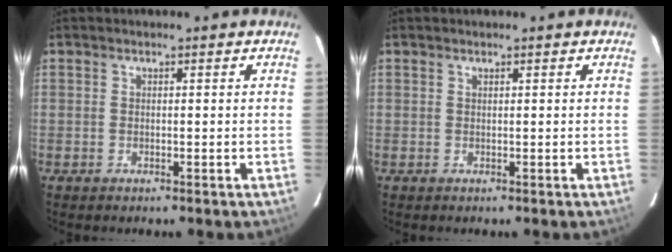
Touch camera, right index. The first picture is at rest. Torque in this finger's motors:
{"motor_torque": [0.22, -0.01, 0.07, 0.02]}